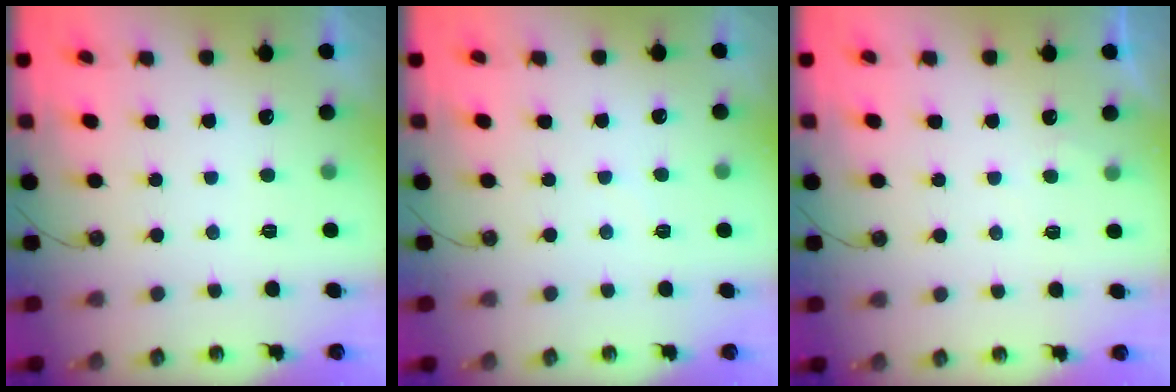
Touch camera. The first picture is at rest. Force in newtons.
{"total": 4.9, "press": 4.9, "slide": 0.6}
{"total": 2.8, "press": 2.8, "slide": 0.3}